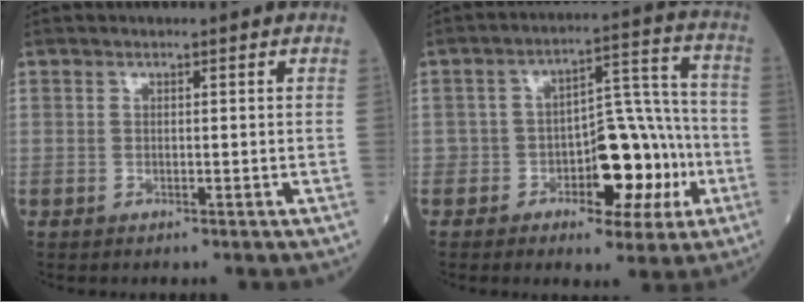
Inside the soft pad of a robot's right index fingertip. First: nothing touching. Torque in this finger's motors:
{"motor_torque": [0.12, -0.16, 0.14, 0.04]}